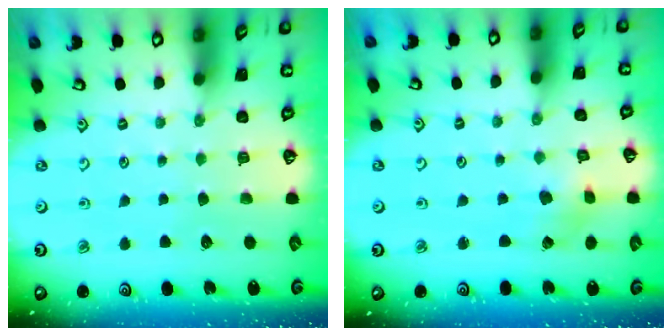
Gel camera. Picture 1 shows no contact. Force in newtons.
{"total": 2.7, "press": 2.7, "slide": 0.4}